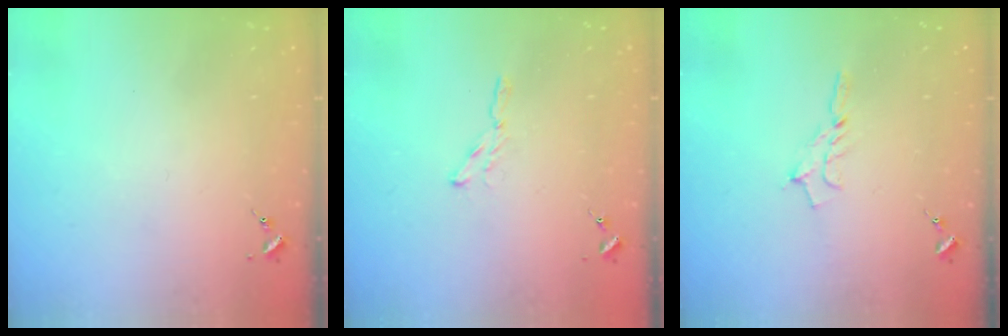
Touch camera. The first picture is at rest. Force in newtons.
{"total": 2.4, "press": 2.4, "slide": 0.2}
{"total": 5.9, "press": 5.9, "slide": 0.7}